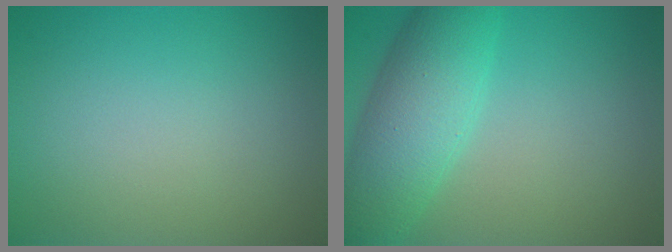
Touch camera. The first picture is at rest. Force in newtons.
{"total": 6.9, "press": 6.9, "slide": 0.3}